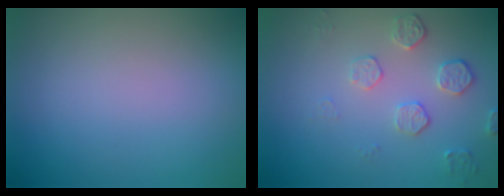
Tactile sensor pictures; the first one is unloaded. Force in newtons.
{"total": 2.1, "press": 1.5, "slide": 1.4}